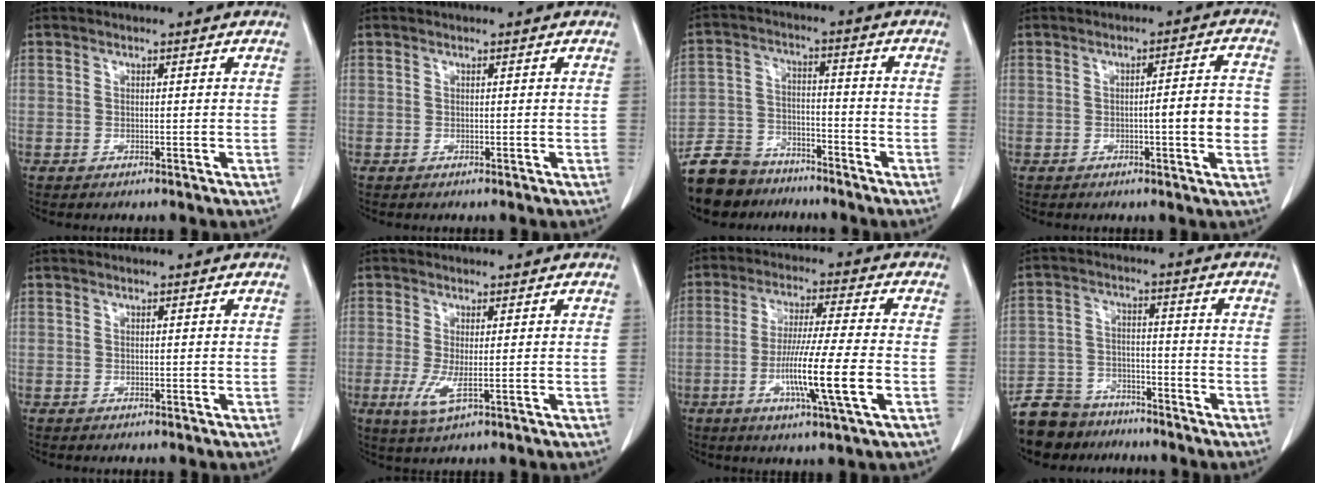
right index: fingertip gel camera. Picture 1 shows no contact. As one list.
[{"total": 0.0}, {"total": 10.1, "force": [-8.4, 5.2, 2.1], "torque": [-0.053, 0.005, -0.151]}, {"total": 6.3, "force": [-0.9, 0.6, 6.3], "torque": [-0.083, 0.008, -0.014]}, {"total": 0.0}, {"total": 3.9, "force": [-0.9, 0.7, 3.7], "torque": [-0.082, -0.012, -0.013]}, {"total": 11.6, "force": [-3.3, -0.6, 11.1], "torque": [-0.204, -0.016, -0.066]}, {"total": 9.7, "force": [-8.2, 5.0, 1.4], "torque": [-0.035, 0.009, -0.142]}]